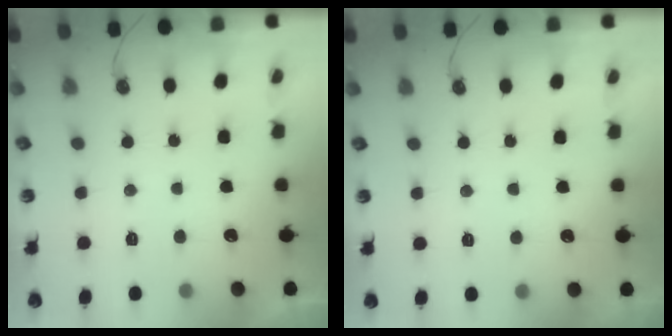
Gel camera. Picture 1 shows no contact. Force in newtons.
{"total": 3.1, "press": 3.0, "slide": 0.5}